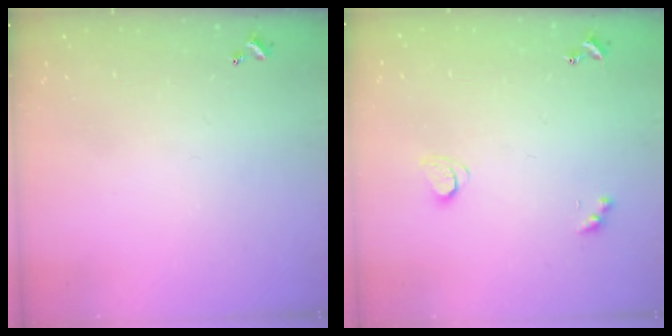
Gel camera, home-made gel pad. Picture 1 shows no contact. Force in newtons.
{"total": 1.7, "press": 1.6, "slide": 0.4}